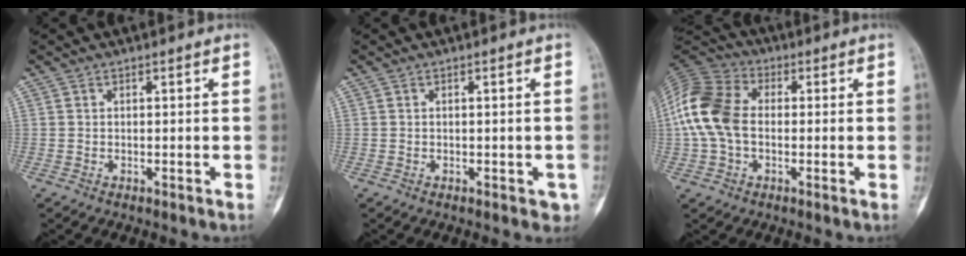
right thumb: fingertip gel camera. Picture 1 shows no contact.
{"total": 1.9, "force": [-0.6, 1.2, 1.3], "torque": [-0.002, 0.002, -0.004]}
{"total": 13.4, "force": [-0.3, 9.3, 9.7], "torque": [-0.207, 0.032, -0.015]}